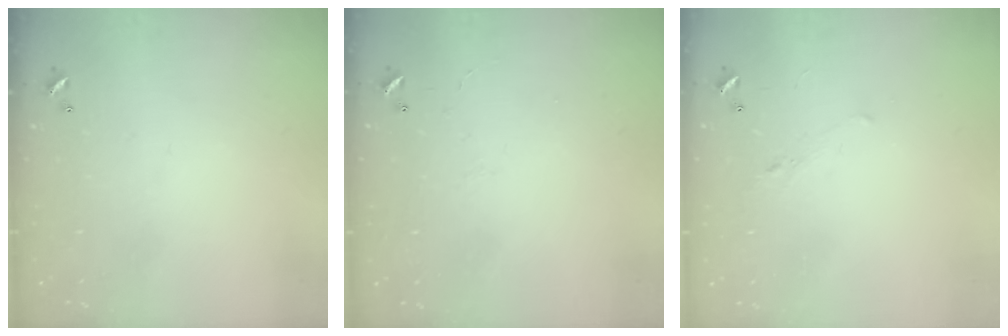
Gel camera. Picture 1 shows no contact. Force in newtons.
{"total": 0.9, "press": 0.7, "slide": 0.5}
{"total": 0.7, "press": 0.2, "slide": 0.6}